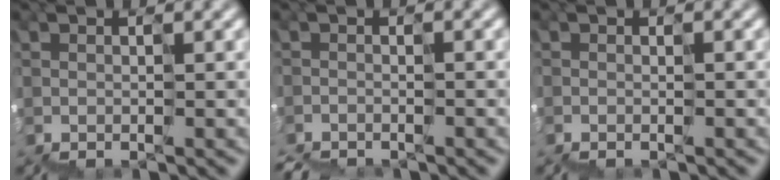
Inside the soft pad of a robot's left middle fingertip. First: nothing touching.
{"total": 2.7, "force": [-2.7, 0.2, 0.0], "torque": [-0.002, -0.011, -0.025]}
{"total": 0.6, "force": [-0.6, 0.0, -0.2], "torque": [0.007, -0.008, -0.007]}